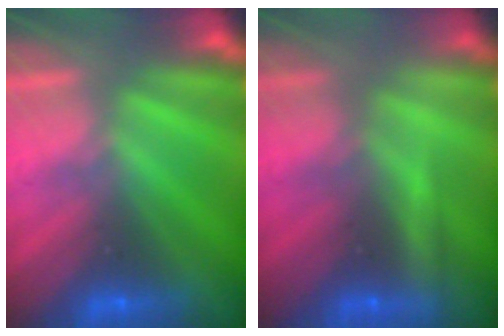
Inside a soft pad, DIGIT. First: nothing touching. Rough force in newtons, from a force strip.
{"total": 2.1}